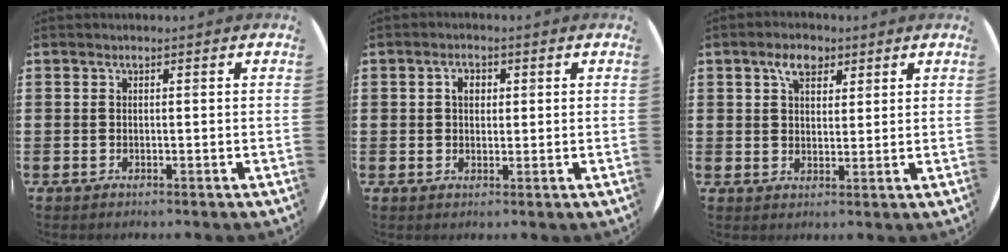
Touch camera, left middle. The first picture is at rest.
{"total": 2.2, "force": [0.7, 1.5, 1.4], "torque": [-0.013, 0.005, 0.008]}
{"total": 4.3, "force": [2.8, 2.4, 2.2], "torque": [-0.026, 0.002, 0.045]}